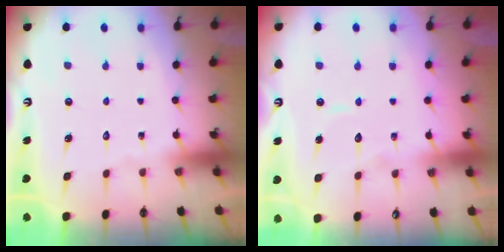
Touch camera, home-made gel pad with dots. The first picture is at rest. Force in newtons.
{"total": 5.1, "press": 5.1, "slide": 0.5}